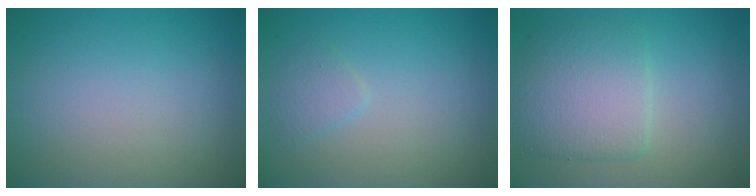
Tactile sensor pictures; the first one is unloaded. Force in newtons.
{"total": 1.2, "press": 1.2, "slide": 0.1}
{"total": 4.9, "press": 4.8, "slide": 0.3}